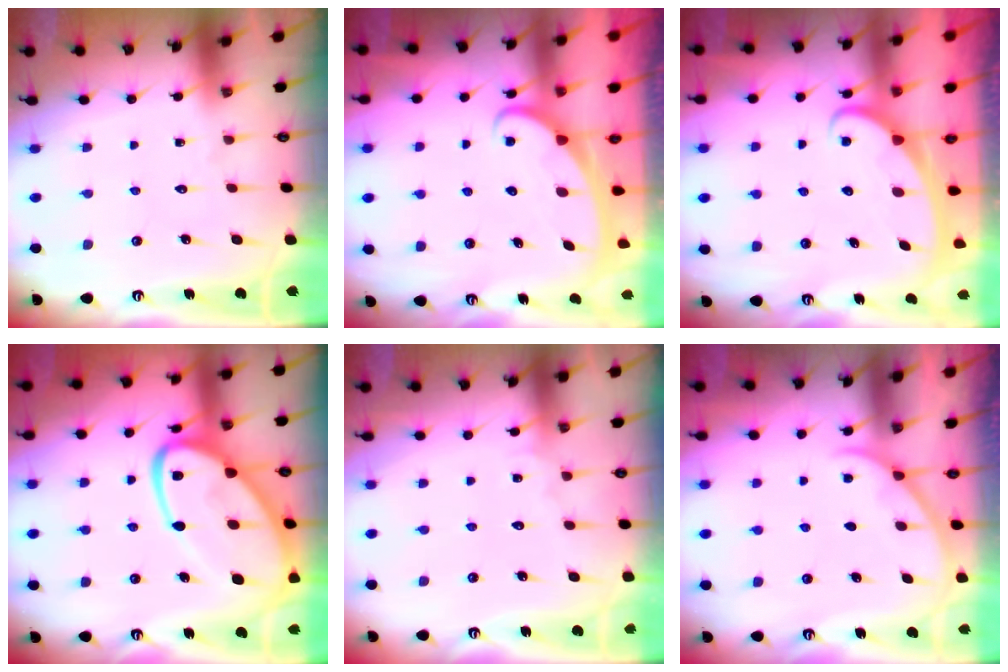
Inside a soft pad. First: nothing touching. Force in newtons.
{"total": 2.5, "press": 2.5, "slide": 0.3}
{"total": 2.5, "press": 2.5, "slide": 0.3}
{"total": 21.7, "press": 21.6, "slide": 2.0}
{"total": 2.7, "press": 2.7, "slide": 0.3}
{"total": 1.9, "press": 1.9, "slide": 0.2}